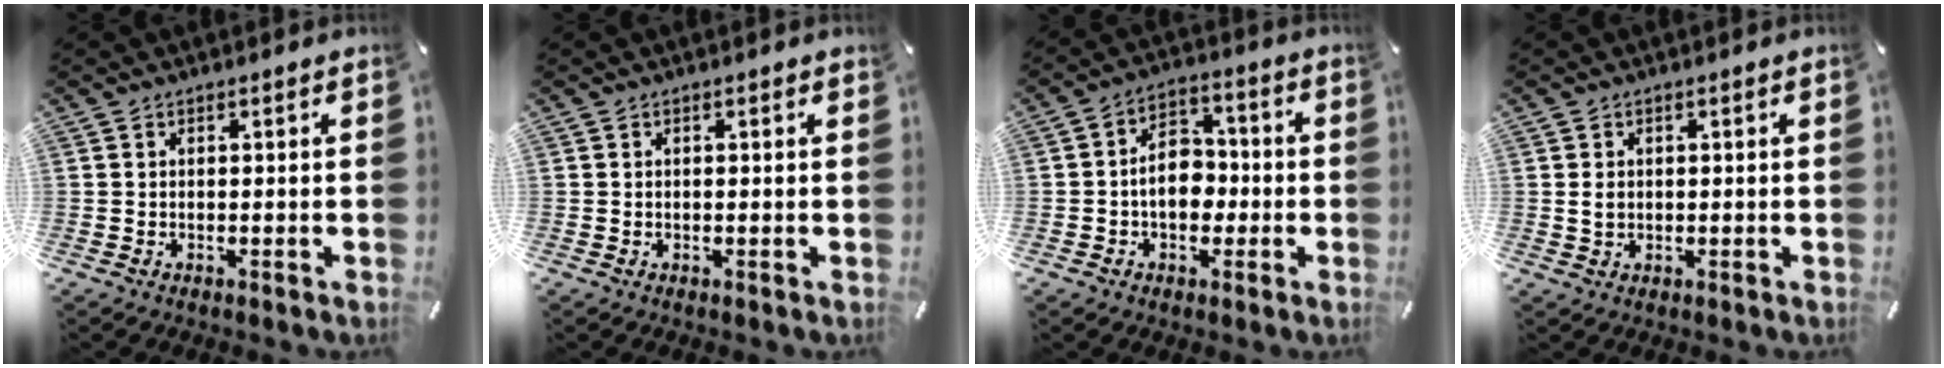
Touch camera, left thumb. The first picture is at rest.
{"total": 0.0}
{"total": 8.9, "force": [-1.4, 6.7, 5.8], "torque": [-0.095, 0.012, -0.027]}
{"total": 2.0, "force": [0.1, 1.6, 1.2], "torque": [-0.024, 0.004, 0.002]}